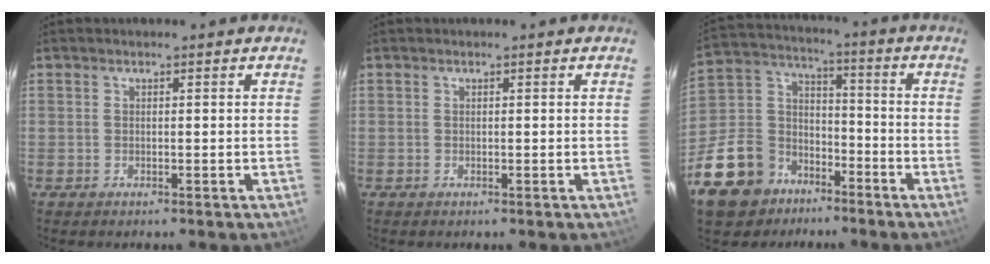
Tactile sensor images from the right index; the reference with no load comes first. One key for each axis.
{"total": 0.0}
{"total": 17.1, "fx": -10.9, "fy": 11.9, "fz": 5.8, "tx": -0.161, "ty": 0.044, "tz": -0.171}